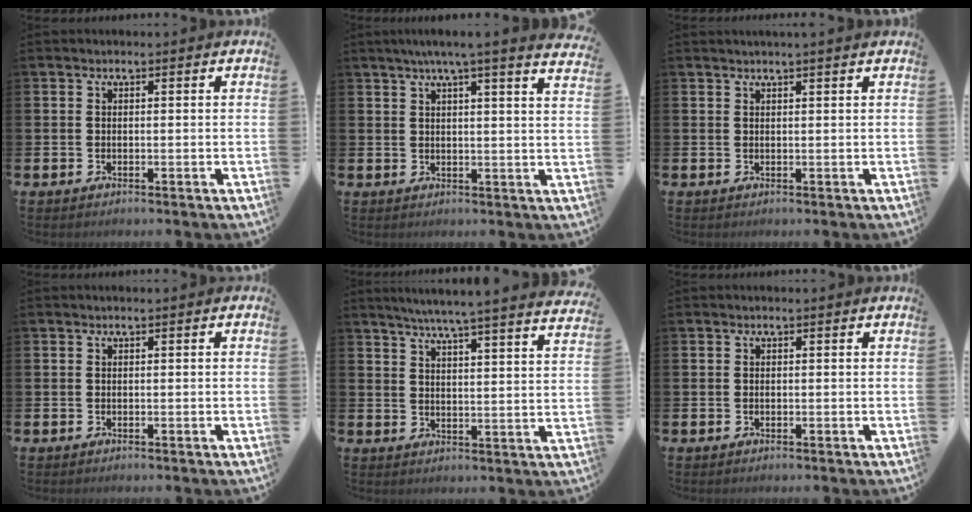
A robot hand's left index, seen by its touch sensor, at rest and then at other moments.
{"total": 4.6, "force": [4.0, -0.7, 2.2], "torque": [-0.043, -0.017, 0.066]}
{"total": 0.9, "force": [0.8, -0.2, 0.3], "torque": [0.000, -0.002, 0.014]}
{"total": 0.0}
{"total": 6.0, "force": [5.7, -0.8, 1.9], "torque": [-0.045, -0.041, 0.093]}
{"total": 0.0}